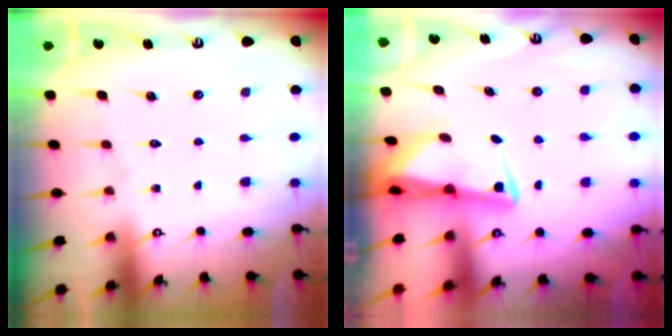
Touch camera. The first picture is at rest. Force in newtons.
{"total": 2.2, "press": 2.1, "slide": 0.4}